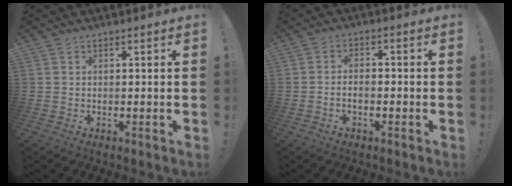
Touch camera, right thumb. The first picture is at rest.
{"total": 2.5, "force": [-1.1, 1.2, 1.8], "torque": [-0.037, 0.001, -0.022]}